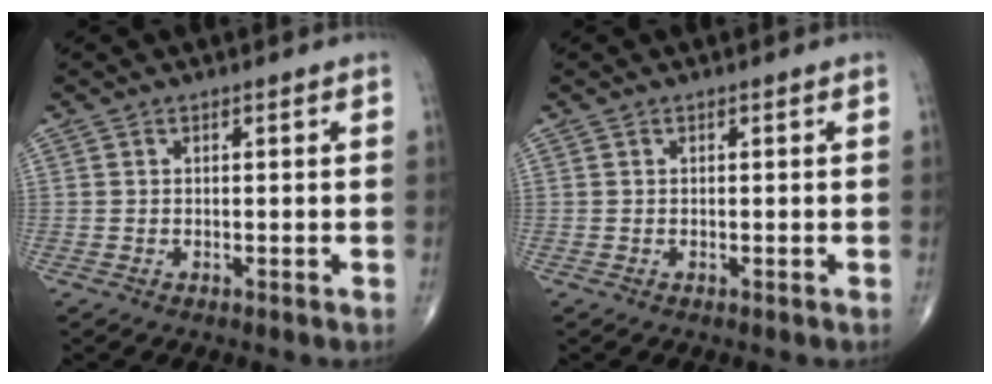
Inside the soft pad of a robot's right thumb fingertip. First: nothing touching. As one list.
[{"total": 0.0}]